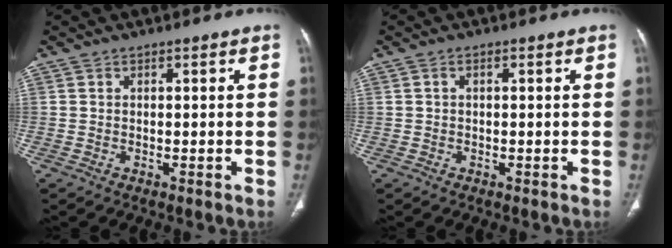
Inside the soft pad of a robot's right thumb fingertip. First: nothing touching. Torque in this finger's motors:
{"motor_torque": [-0.40, -0.12, -0.48, 0.13, 0.08]}